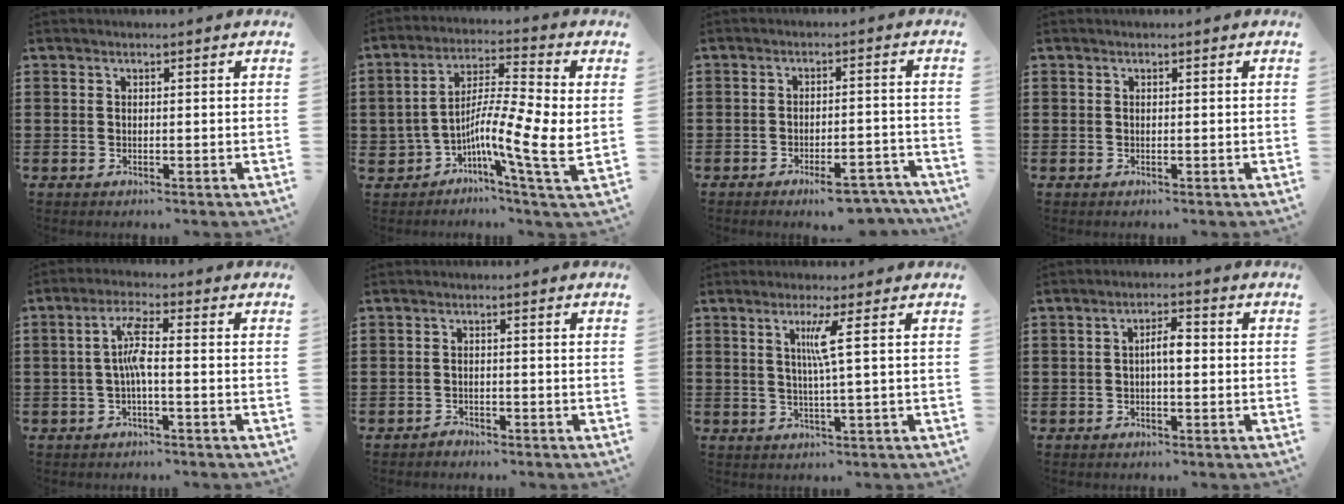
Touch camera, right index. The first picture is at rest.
{"total": 9.7, "force": [-2.4, 1.5, 9.2], "torque": [-0.178, -0.014, -0.046]}
{"total": 5.1, "force": [-4.4, 0.7, 2.6], "torque": [-0.038, 0.000, -0.078]}
{"total": 0.0}
{"total": 5.0, "force": [-0.6, 0.8, 4.9], "torque": [-0.091, 0.007, -0.016]}
{"total": 1.3, "force": [-1.3, 0.4, -0.1], "torque": [-0.001, 0.004, -0.029]}
{"total": 4.0, "force": [1.0, -0.9, 3.7], "torque": [-0.074, -0.006, 0.010]}
{"total": 3.2, "force": [-0.3, 0.9, 3.1], "torque": [-0.056, 0.006, -0.008]}